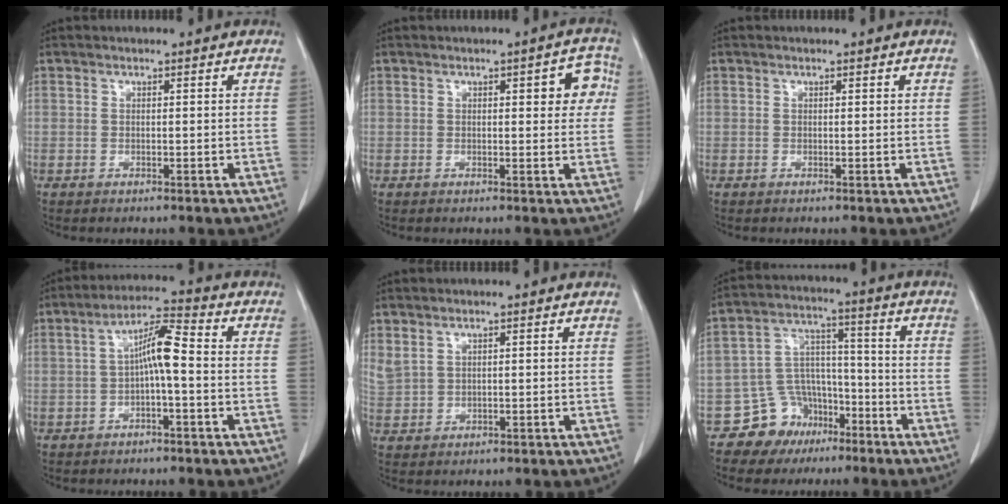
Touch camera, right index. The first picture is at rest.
{"total": 4.8, "force": [1.3, 1.7, 4.3], "torque": [-0.040, 0.012, 0.010]}
{"total": 0.0}
{"total": 6.3, "force": [-0.4, 0.9, 6.2], "torque": [-0.113, 0.023, -0.009]}
{"total": 2.9, "force": [1.8, 1.5, 1.7], "torque": [-0.046, 0.005, 0.050]}
{"total": 9.0, "force": [-5.7, 6.8, 1.3], "torque": [-0.023, 0.044, -0.088]}